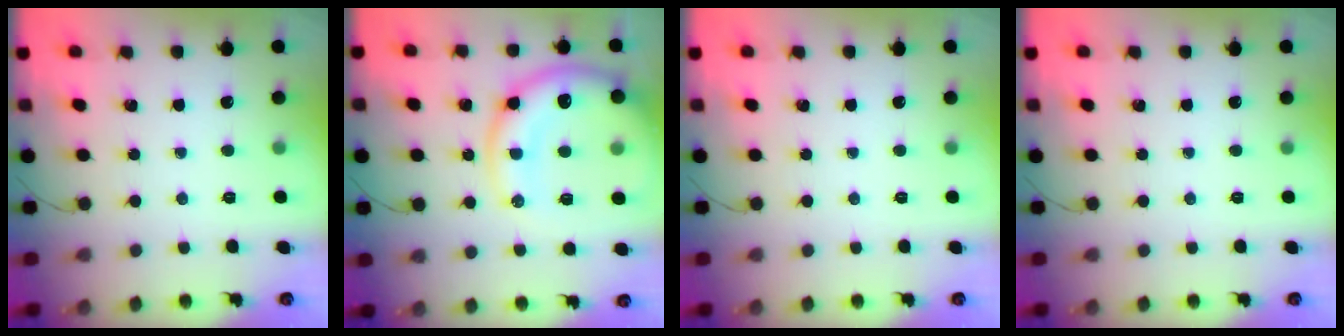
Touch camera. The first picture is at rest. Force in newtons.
{"total": 17.2, "press": 16.8, "slide": 3.3}
{"total": 0.0}
{"total": 0.0}